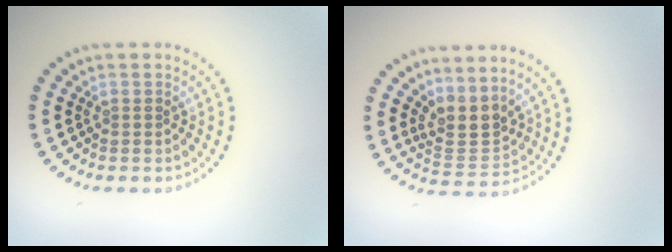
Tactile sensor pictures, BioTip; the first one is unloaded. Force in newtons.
{"total": 3.0, "press": 2.2, "slide": 2.0}